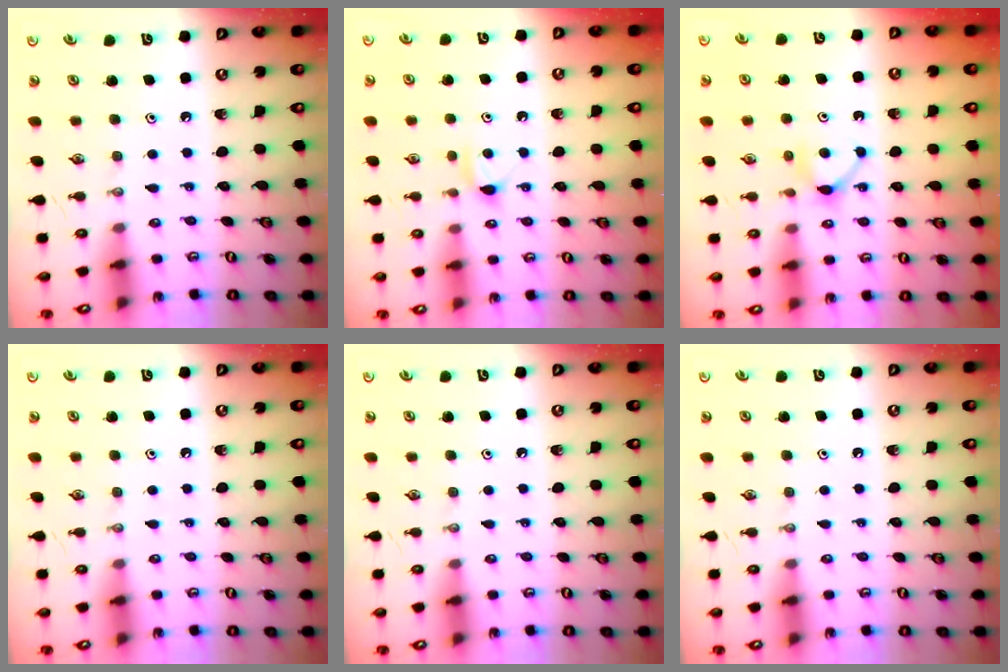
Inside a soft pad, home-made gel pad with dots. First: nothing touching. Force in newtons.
{"total": 6.0, "press": 6.0, "slide": 0.7}
{"total": 5.2, "press": 5.1, "slide": 0.7}
{"total": 0.0}
{"total": 0.0}
{"total": 0.0}